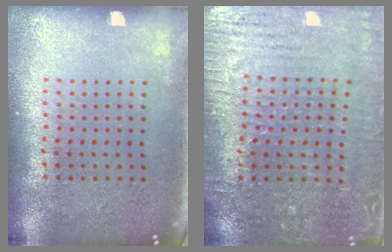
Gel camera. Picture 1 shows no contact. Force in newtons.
{"total": 3.3, "press": 3.2, "slide": 0.9}